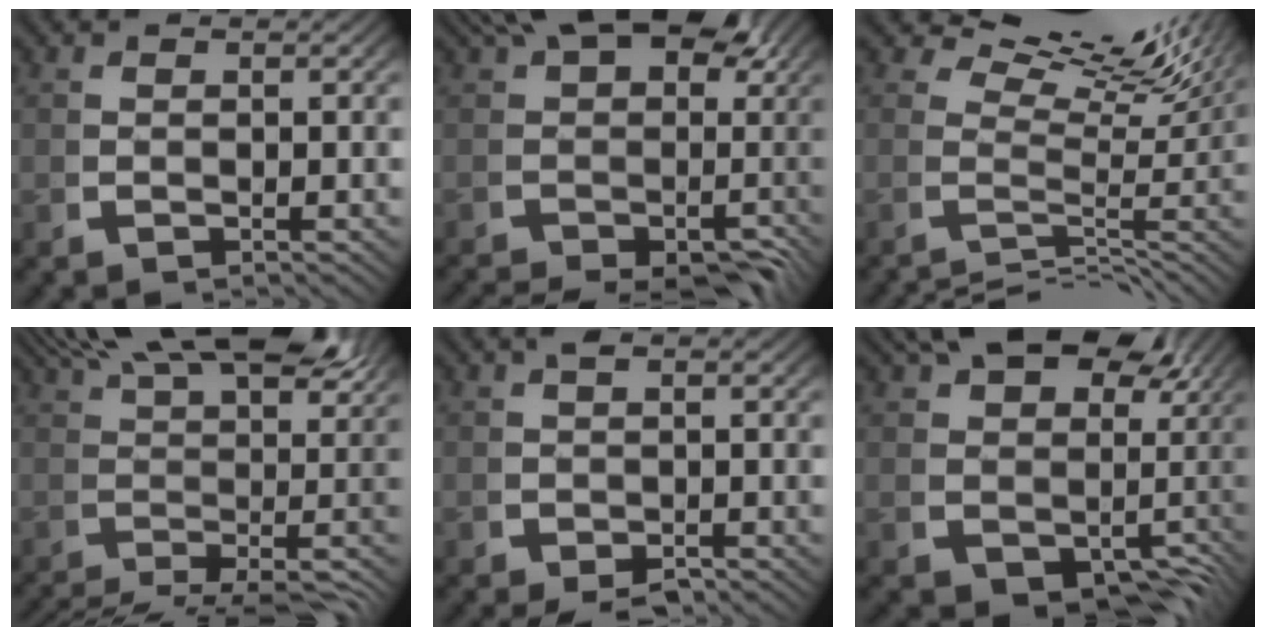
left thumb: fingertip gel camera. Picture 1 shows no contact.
{"total": 11.8, "force": [-0.5, 7.8, 8.8], "torque": [-0.115, -0.037, 0.003]}
{"total": 8.0, "force": [1.4, 4.2, 6.6], "torque": [-0.062, 0.004, 0.018]}
{"total": 12.4, "force": [-0.3, 6.4, 10.6], "torque": [-0.140, -0.014, -0.001]}
{"total": 2.5, "force": [-1.0, 1.4, 1.8], "torque": [-0.029, -0.015, -0.009]}
{"total": 15.7, "force": [1.6, 11.8, 10.2], "torque": [-0.164, -0.049, 0.046]}